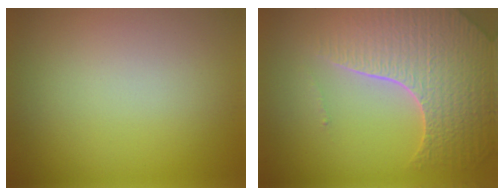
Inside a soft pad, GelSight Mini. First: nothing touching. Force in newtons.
{"total": 7.8, "press": 5.6, "slide": 5.5}